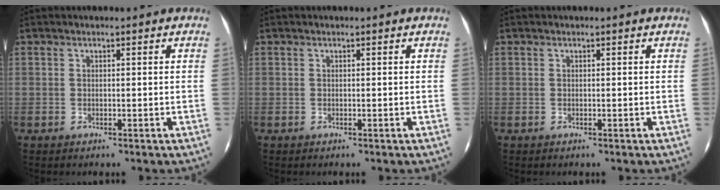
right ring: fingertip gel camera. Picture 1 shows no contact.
{"total": 0.0}
{"total": 0.0}